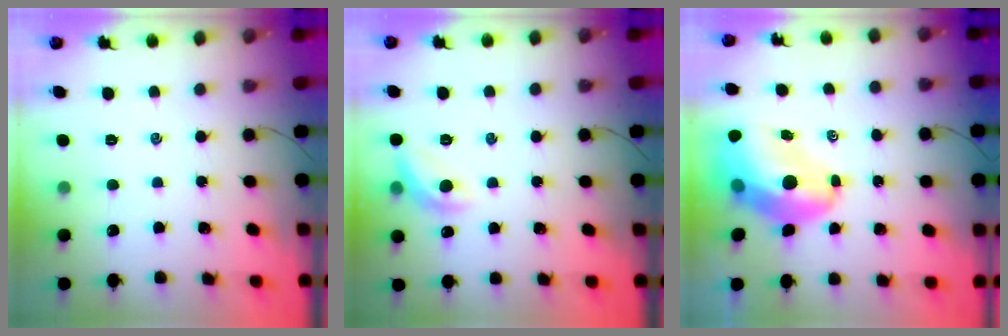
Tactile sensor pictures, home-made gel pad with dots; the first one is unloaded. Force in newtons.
{"total": 8.4, "press": 8.3, "slide": 1.4}
{"total": 13.2, "press": 12.6, "slide": 3.7}